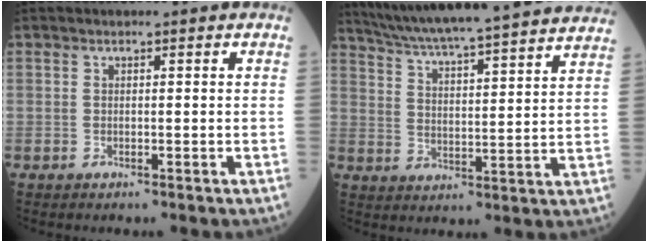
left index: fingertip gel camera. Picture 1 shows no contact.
{"total": 26.6, "force": [24.2, 0.6, 10.9], "torque": [-0.185, -0.021, 0.324]}